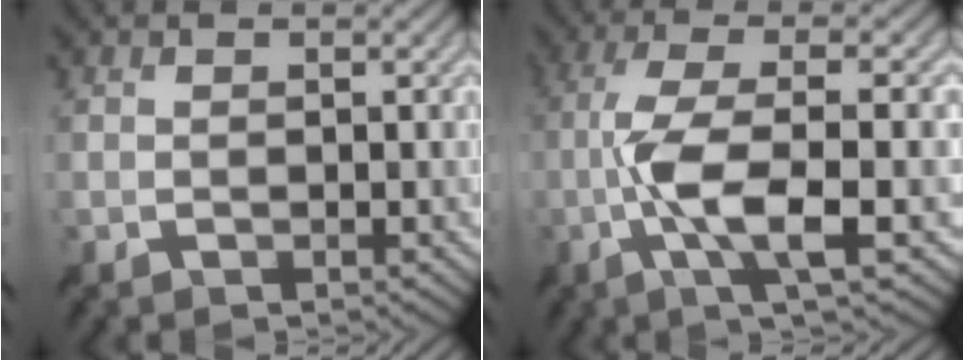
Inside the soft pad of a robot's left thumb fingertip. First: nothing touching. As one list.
[{"total": 10.3, "force": [-2.2, 2.1, 9.8], "torque": [-0.188, 0.013, -0.051]}]